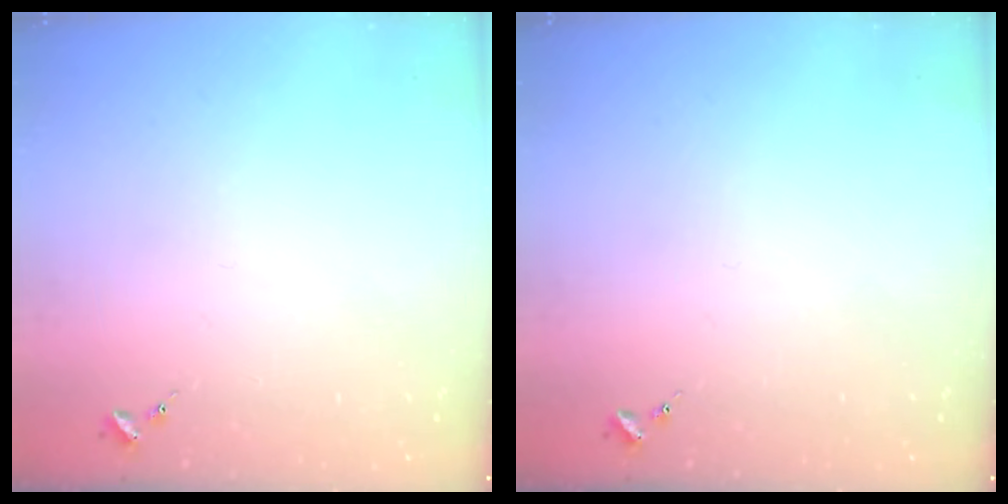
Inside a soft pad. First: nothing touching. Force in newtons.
{"total": 0.0}